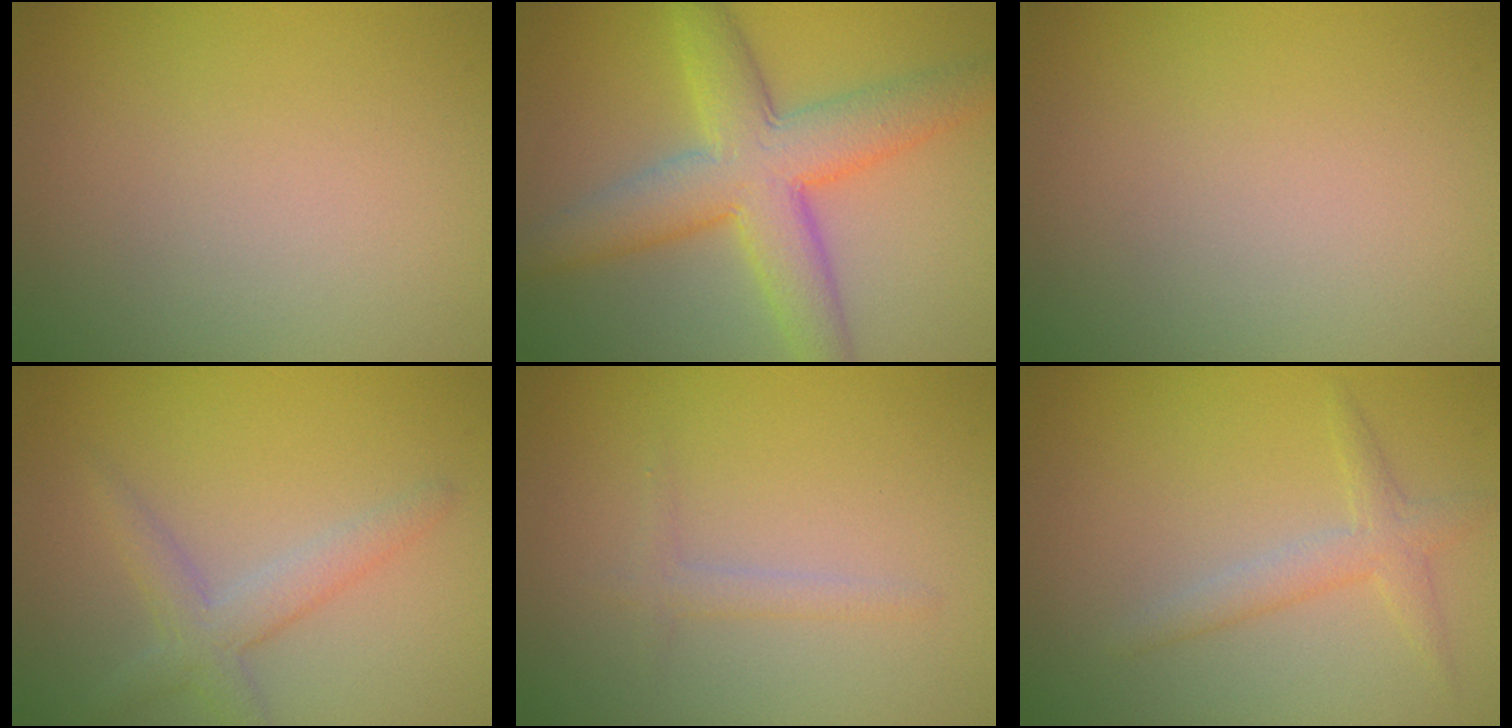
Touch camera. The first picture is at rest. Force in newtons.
{"total": 7.6, "press": 7.6, "slide": 0.1}
{"total": 0.0}
{"total": 2.8, "press": 2.8, "slide": 0.2}
{"total": 1.2, "press": 1.2, "slide": 0.0}
{"total": 2.2, "press": 2.2, "slide": 0.1}